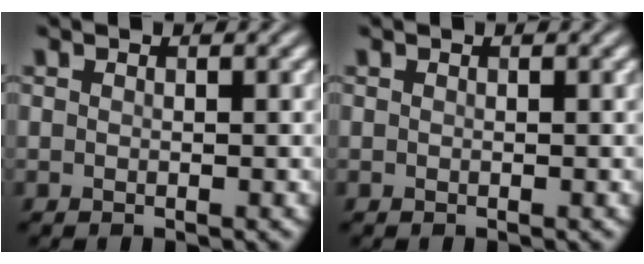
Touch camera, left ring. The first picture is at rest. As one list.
[{"total": 0.0}]